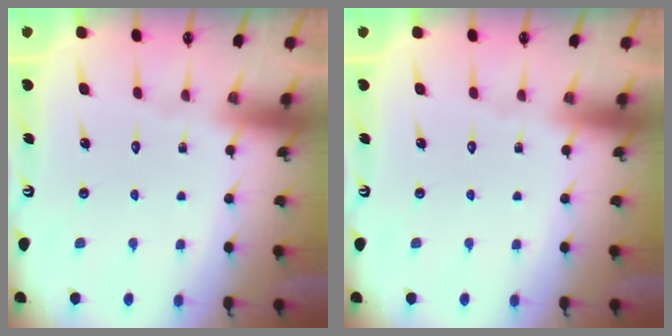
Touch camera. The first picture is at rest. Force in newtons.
{"total": 0.0}